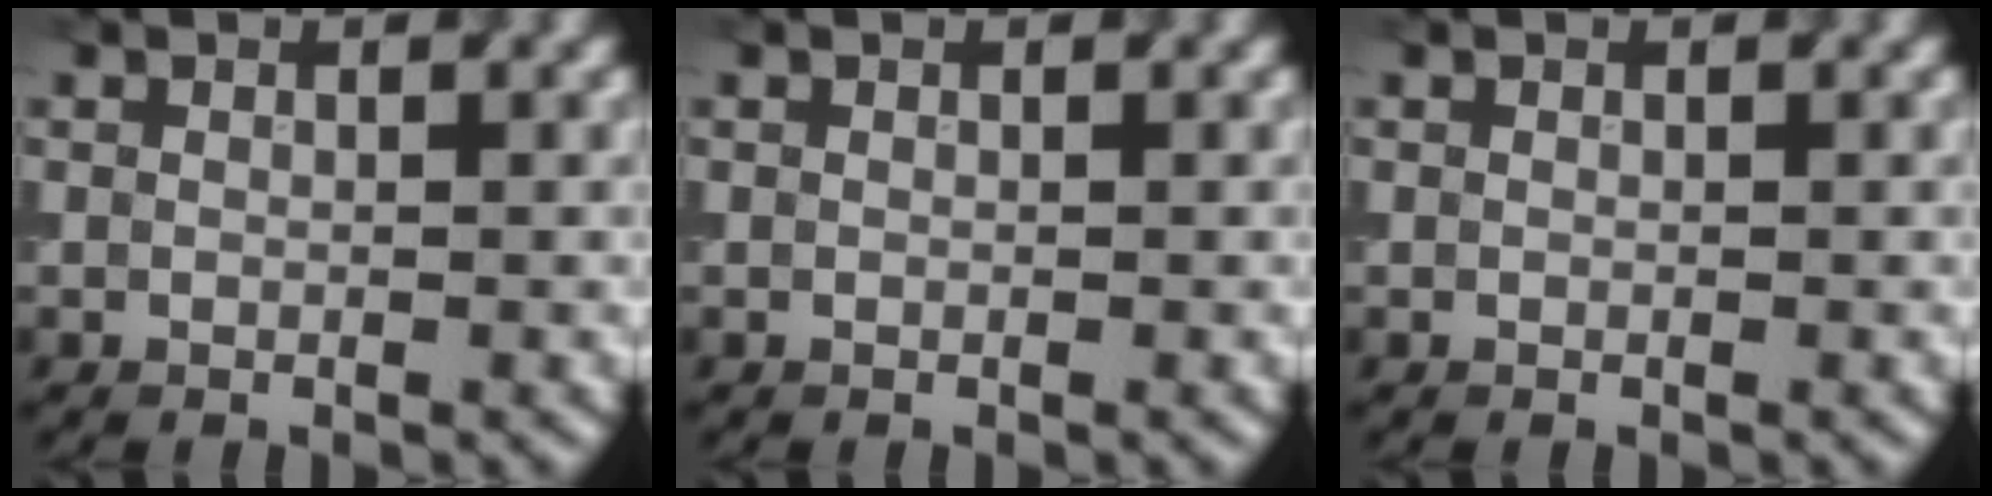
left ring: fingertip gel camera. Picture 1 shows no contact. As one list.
[{"total": 0.0}, {"total": 0.0}]